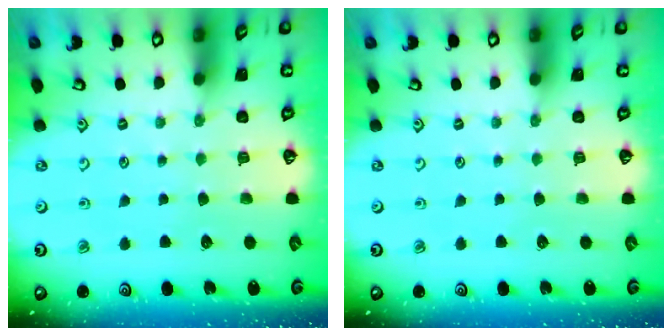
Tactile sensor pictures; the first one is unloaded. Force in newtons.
{"total": 0.0}